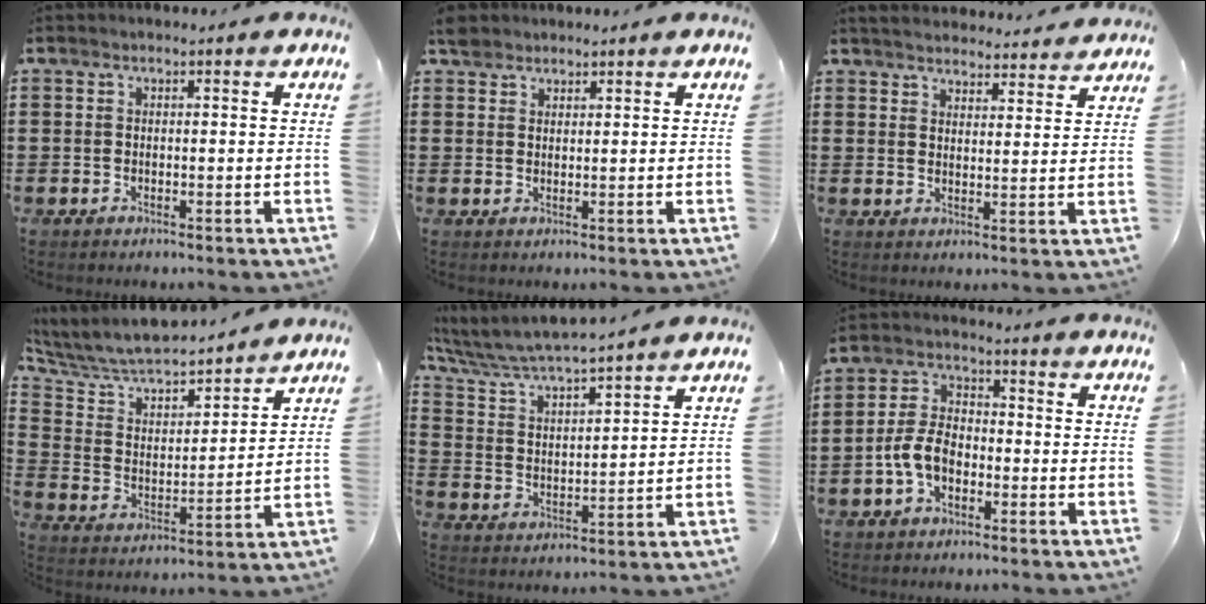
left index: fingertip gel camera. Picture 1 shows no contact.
{"total": 2.3, "force": [2.0, 1.1, 0.3], "torque": [-0.011, 0.005, 0.039]}
{"total": 3.9, "force": [3.9, 0.3, 0.3], "torque": [-0.020, -0.019, 0.070]}
{"total": 7.3, "force": [6.9, 1.3, 2.1], "torque": [-0.074, -0.052, 0.115]}
{"total": 5.3, "force": [5.1, -0.1, 1.3], "torque": [-0.052, -0.038, 0.082]}
{"total": 5.7, "force": [-2.4, 3.4, 4.0], "torque": [-0.104, 0.003, -0.054]}